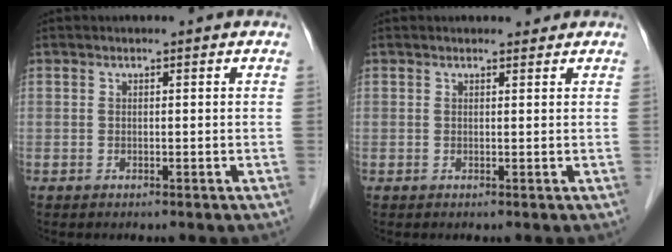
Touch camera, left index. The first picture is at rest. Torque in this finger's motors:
{"motor_torque": [0.14, -0.03, 0.00, 0.01]}